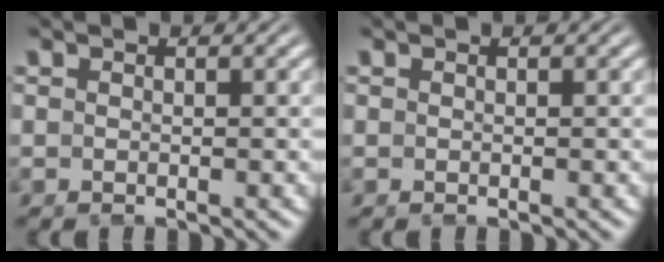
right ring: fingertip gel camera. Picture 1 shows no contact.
{"total": 0.0}